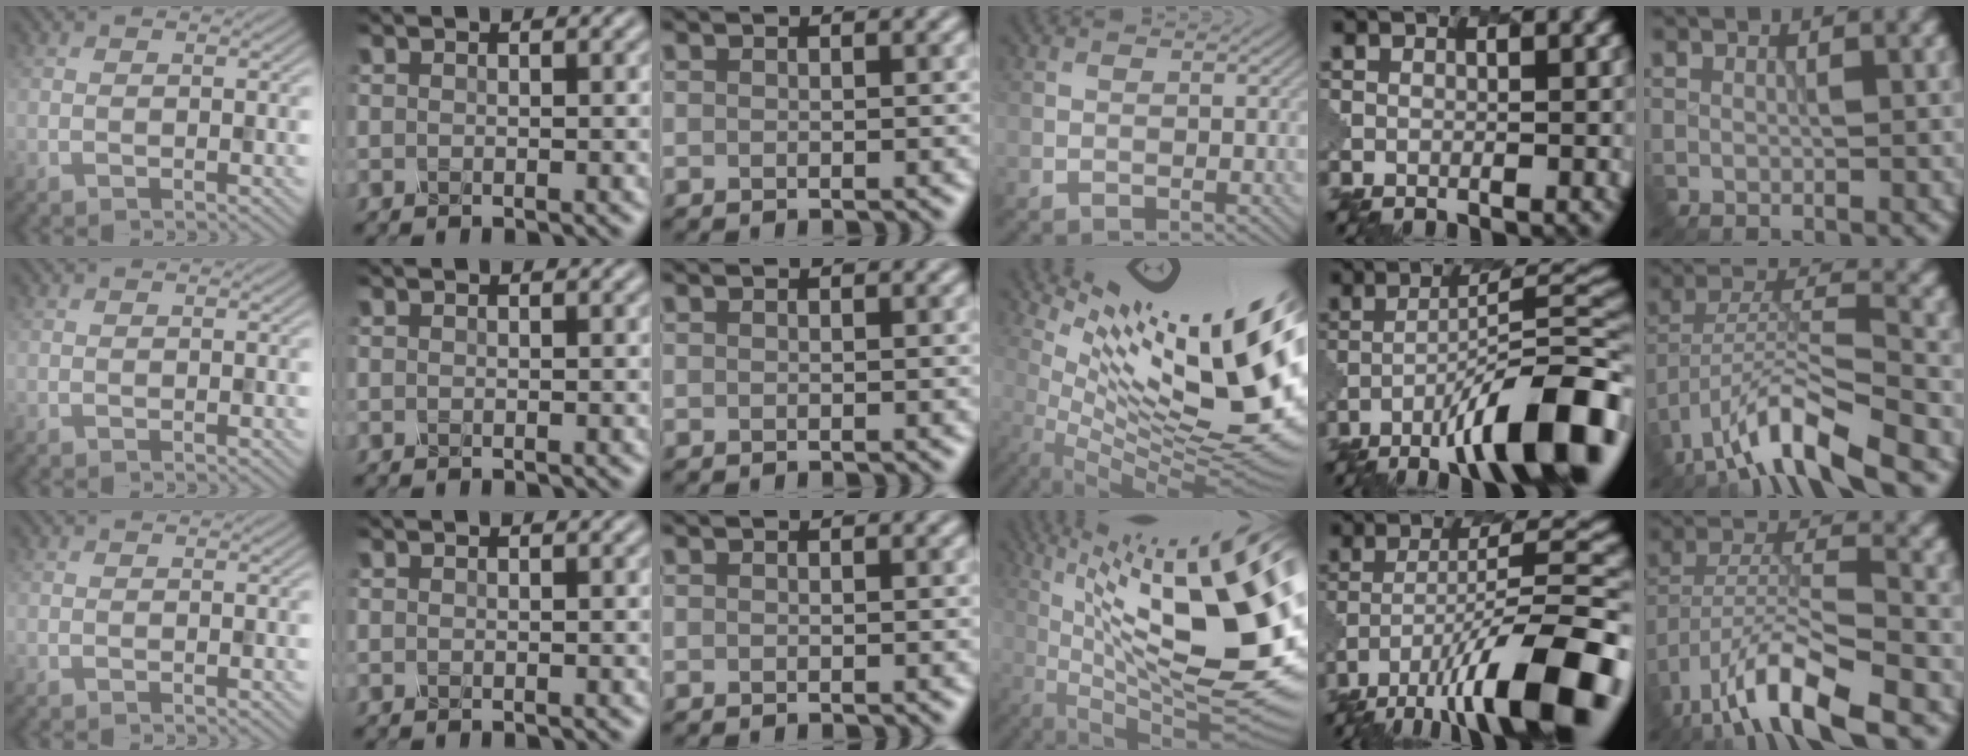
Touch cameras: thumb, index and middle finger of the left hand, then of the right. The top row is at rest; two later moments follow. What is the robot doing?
{"motion": "dispense", "object": "syringe"}